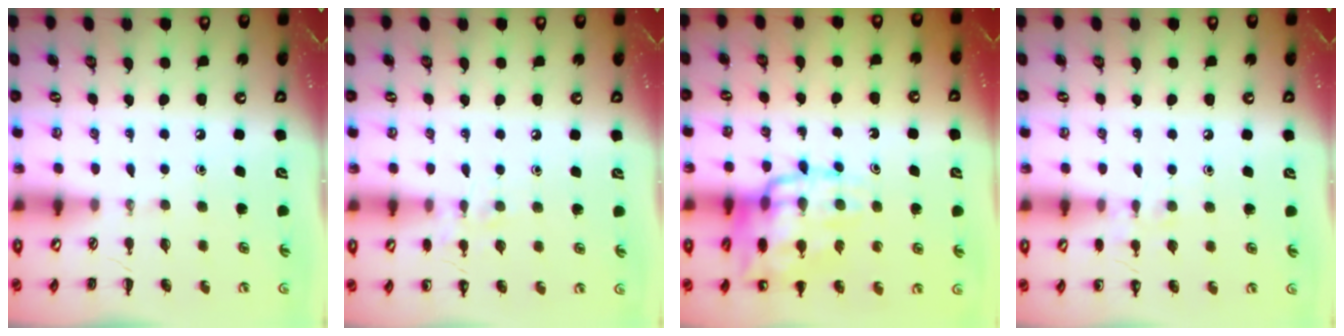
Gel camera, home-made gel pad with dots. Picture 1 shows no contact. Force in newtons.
{"total": 5.9, "press": 5.7, "slide": 1.7}
{"total": 17.7, "press": 17.5, "slide": 2.2}
{"total": 6.2, "press": 5.9, "slide": 1.9}